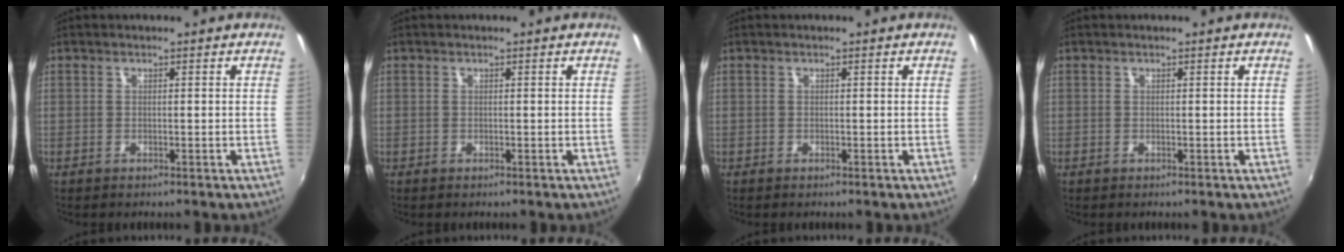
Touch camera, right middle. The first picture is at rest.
{"total": 0.0}
{"total": 0.0}
{"total": 0.0}